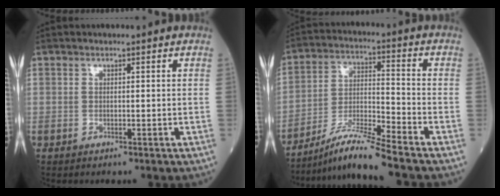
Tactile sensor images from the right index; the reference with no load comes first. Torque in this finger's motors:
{"motor_torque": [-0.20, -0.34, 0.20, 0.04]}